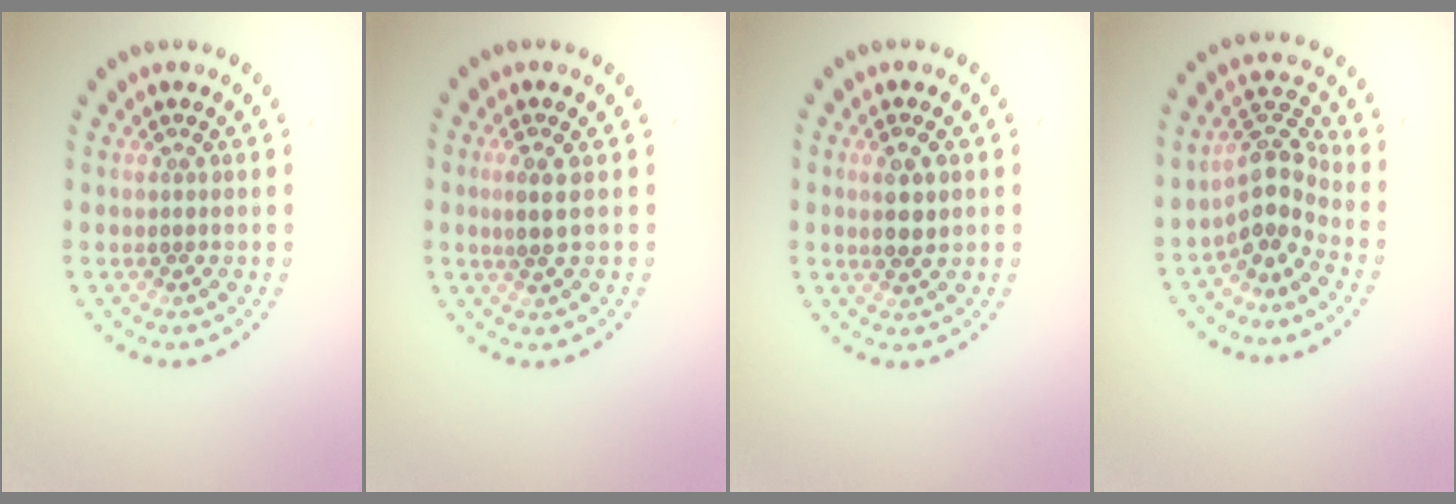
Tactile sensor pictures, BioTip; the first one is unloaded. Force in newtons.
{"total": 1.8, "press": 1.5, "slide": 0.9}
{"total": 1.9, "press": 1.8, "slide": 0.5}
{"total": 3.8, "press": 3.0, "slide": 2.3}